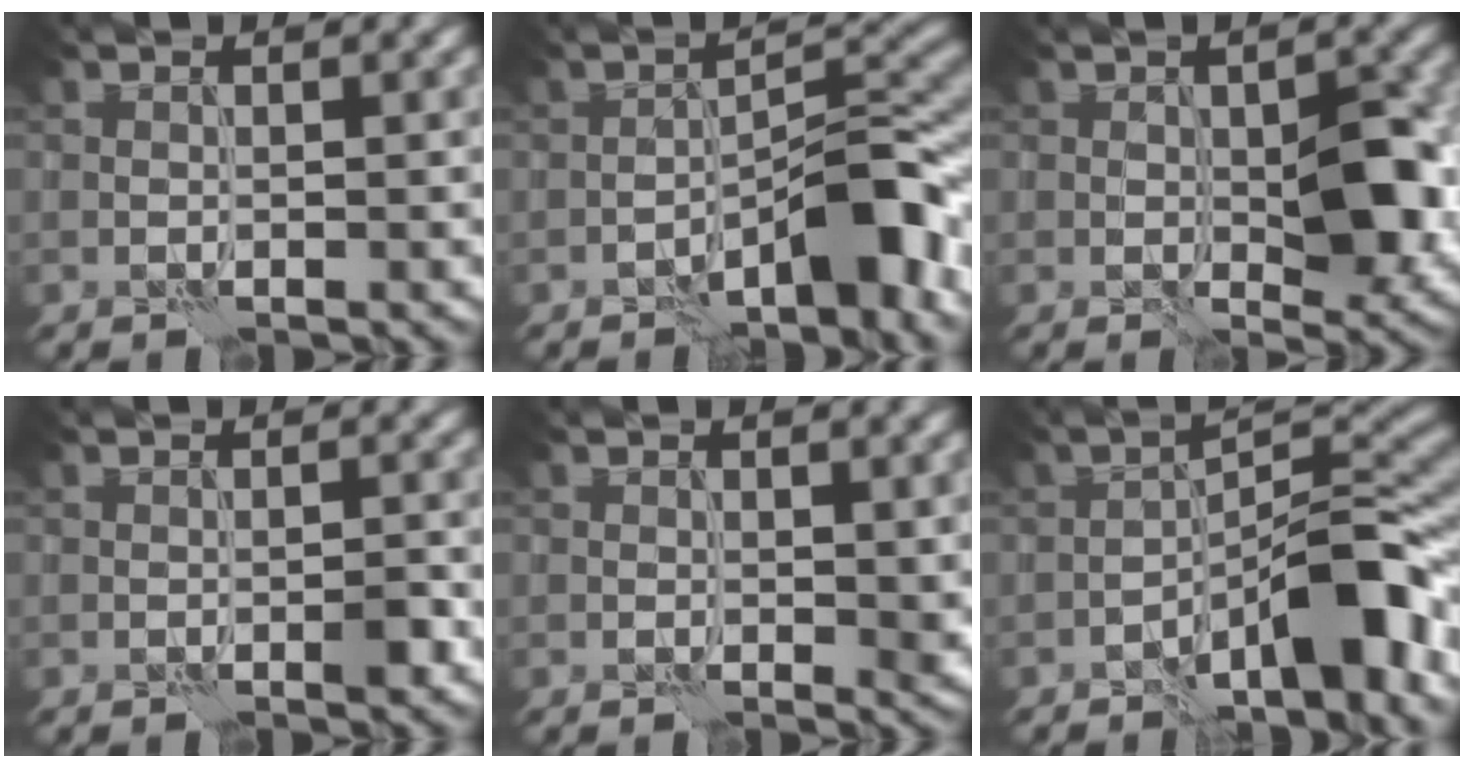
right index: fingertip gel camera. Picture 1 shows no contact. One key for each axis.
{"total": 7.9, "fx": -4.8, "fy": 2.6, "fz": 5.7, "tx": -0.068, "ty": 0.026, "tz": -0.082}
{"total": 5.9, "fx": -0.7, "fy": 3.0, "fz": 5.0, "tx": -0.075, "ty": -0.001, "tz": -0.006}
{"total": 1.3, "fx": -0.7, "fy": 0.3, "fz": 1.1, "tx": -0.017, "ty": 0.002, "tz": -0.012}
{"total": 1.3, "fx": 0.3, "fy": 0.8, "fz": 1.0, "tx": -0.009, "ty": -0.003, "tz": 0.007}
{"total": 9.3, "fx": -5.1, "fy": 3.0, "fz": 7.2, "tx": -0.092, "ty": 0.030, "tz": -0.092}